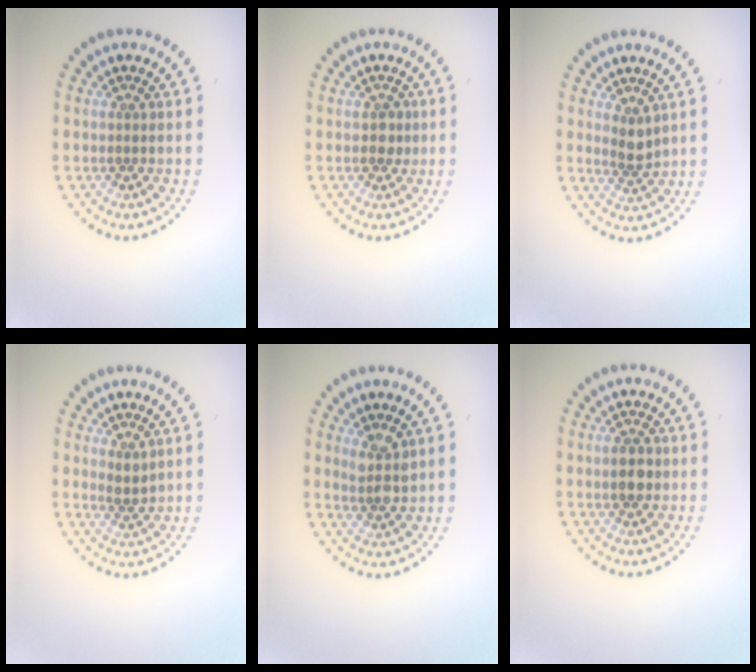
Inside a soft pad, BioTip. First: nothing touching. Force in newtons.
{"total": 1.2, "press": 1.2, "slide": 0.3}
{"total": 1.8, "press": 1.4, "slide": 1.1}
{"total": 1.4, "press": 1.1, "slide": 0.8}
{"total": 2.3, "press": 2.0, "slide": 1.1}
{"total": 2.2, "press": 2.2, "slide": 0.0}